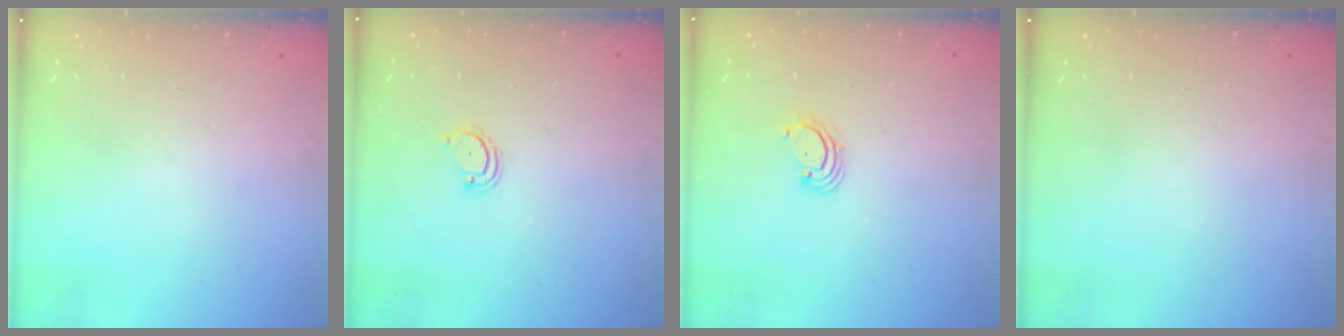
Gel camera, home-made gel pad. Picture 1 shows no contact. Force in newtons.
{"total": 2.3, "press": 2.3, "slide": 0.2}
{"total": 2.5, "press": 2.5, "slide": 0.3}
{"total": 0.0}